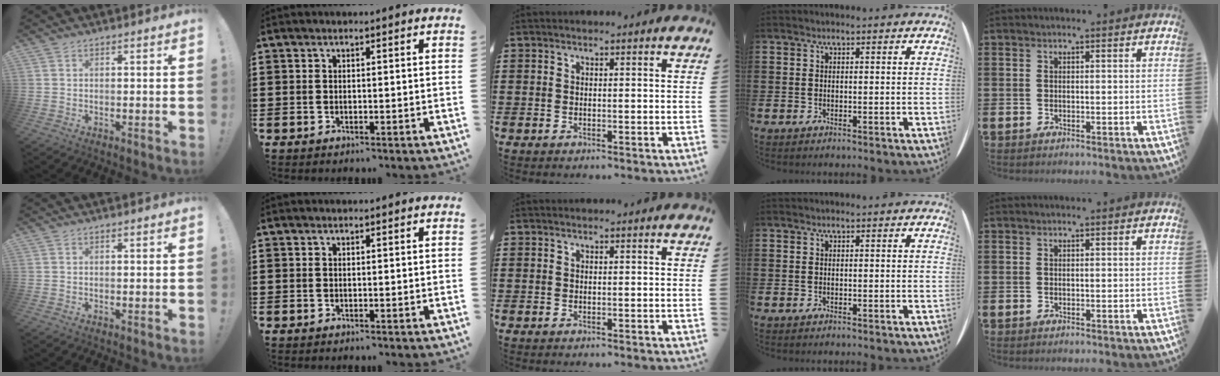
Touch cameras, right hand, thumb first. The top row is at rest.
{}